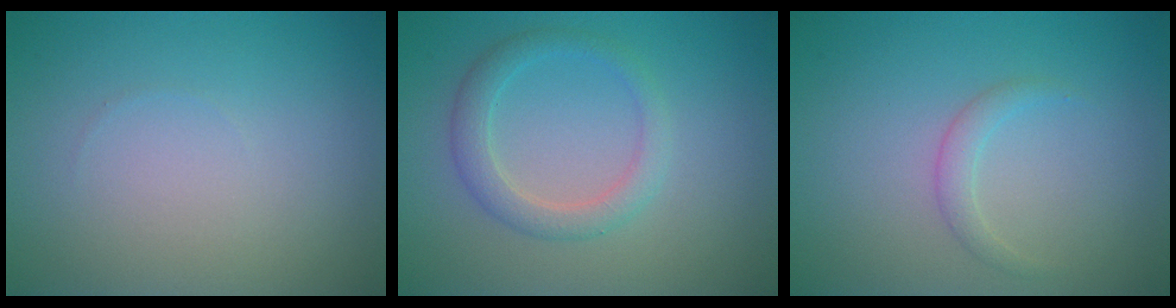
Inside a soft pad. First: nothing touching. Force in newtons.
{"total": 2.6, "press": 2.6, "slide": 0.2}
{"total": 1.2, "press": 1.2, "slide": 0.1}